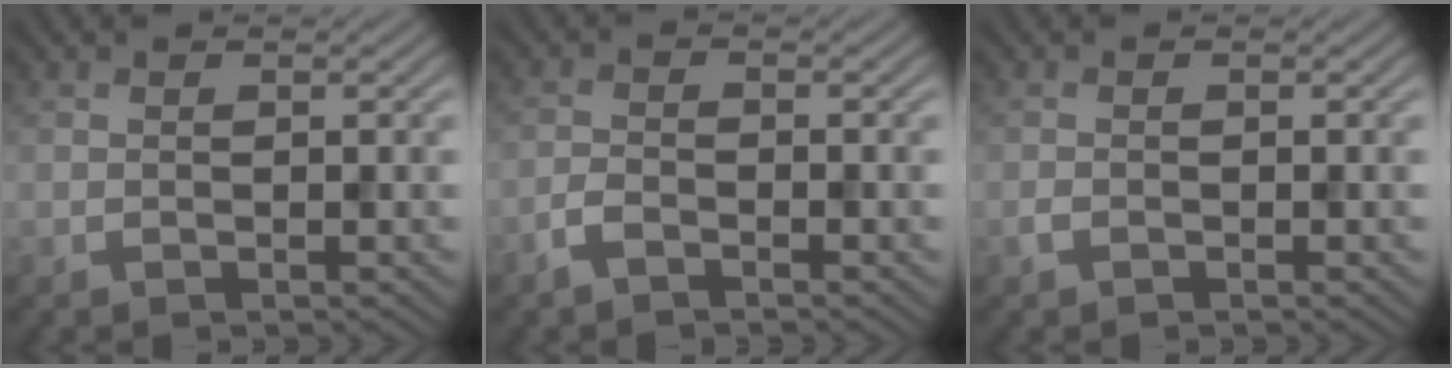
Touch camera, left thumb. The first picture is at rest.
{"total": 2.0, "force": [-1.6, 0.6, 1.1], "torque": [-0.027, 0.001, -0.039]}
{"total": 0.7, "force": [-0.5, 0.3, 0.4], "torque": [-0.009, 0.001, -0.010]}